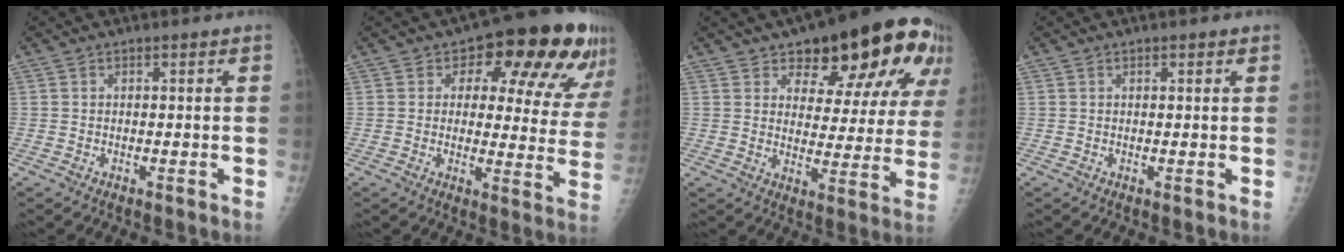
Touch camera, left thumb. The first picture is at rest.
{"total": 17.9, "force": [9.7, 9.0, 12.2], "torque": [-0.102, -0.029, 0.109]}
{"total": 20.5, "force": [12.8, 9.5, 12.9], "torque": [-0.131, -0.044, 0.163]}
{"total": 0.9, "force": [0.5, 0.4, 0.6], "torque": [-0.006, 0.000, 0.005]}